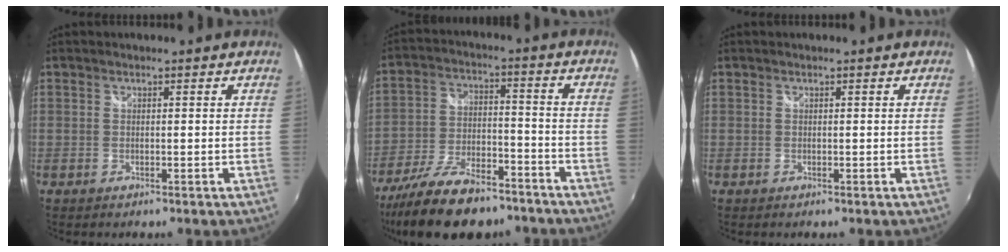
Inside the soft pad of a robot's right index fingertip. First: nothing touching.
{"total": 18.9, "force": [-14.7, 6.9, 9.8], "torque": [-0.198, -0.022, -0.238]}
{"total": 0.0}